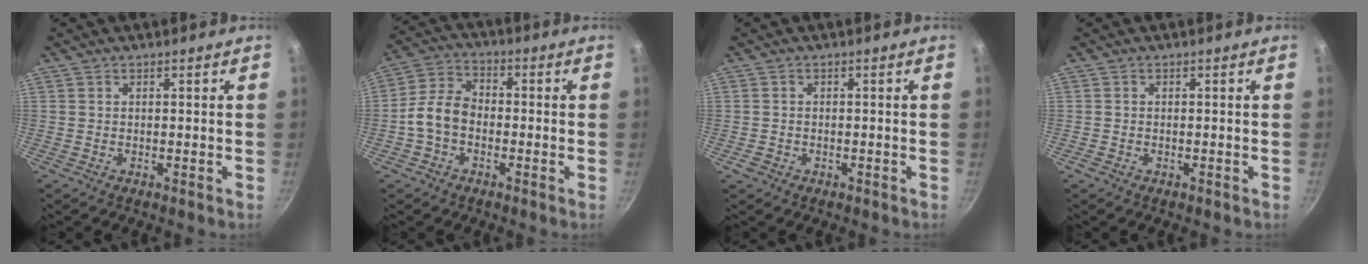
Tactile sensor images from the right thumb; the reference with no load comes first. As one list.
[{"total": 7.6, "force": [-2.0, 5.3, 5.0], "torque": [-0.086, 0.032, -0.052]}, {"total": 1.7, "force": [-0.9, 1.3, 0.7], "torque": [-0.014, 0.006, -0.012]}, {"total": 0.7, "force": [-0.4, 0.5, 0.3], "torque": [-0.007, 0.001, -0.008]}]